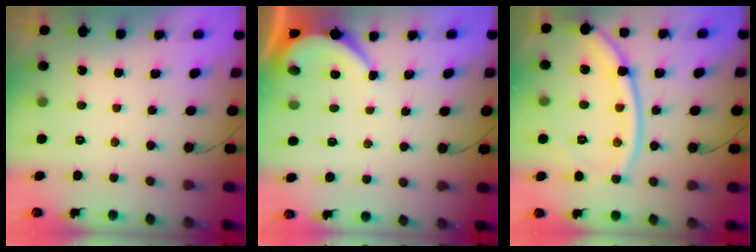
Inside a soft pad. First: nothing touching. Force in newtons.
{"total": 3.9, "press": 3.9, "slide": 0.3}
{"total": 15.2, "press": 15.1, "slide": 1.4}